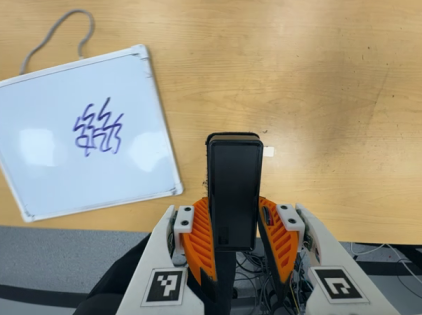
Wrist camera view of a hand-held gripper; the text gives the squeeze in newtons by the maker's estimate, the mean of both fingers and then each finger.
{"total": 5.5, "left": 3.7, "right": 7.2}